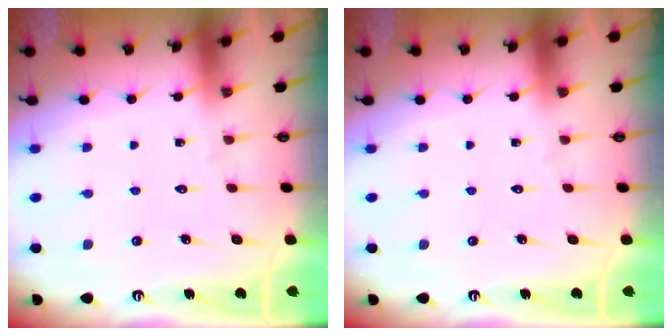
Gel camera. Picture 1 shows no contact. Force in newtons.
{"total": 0.0}